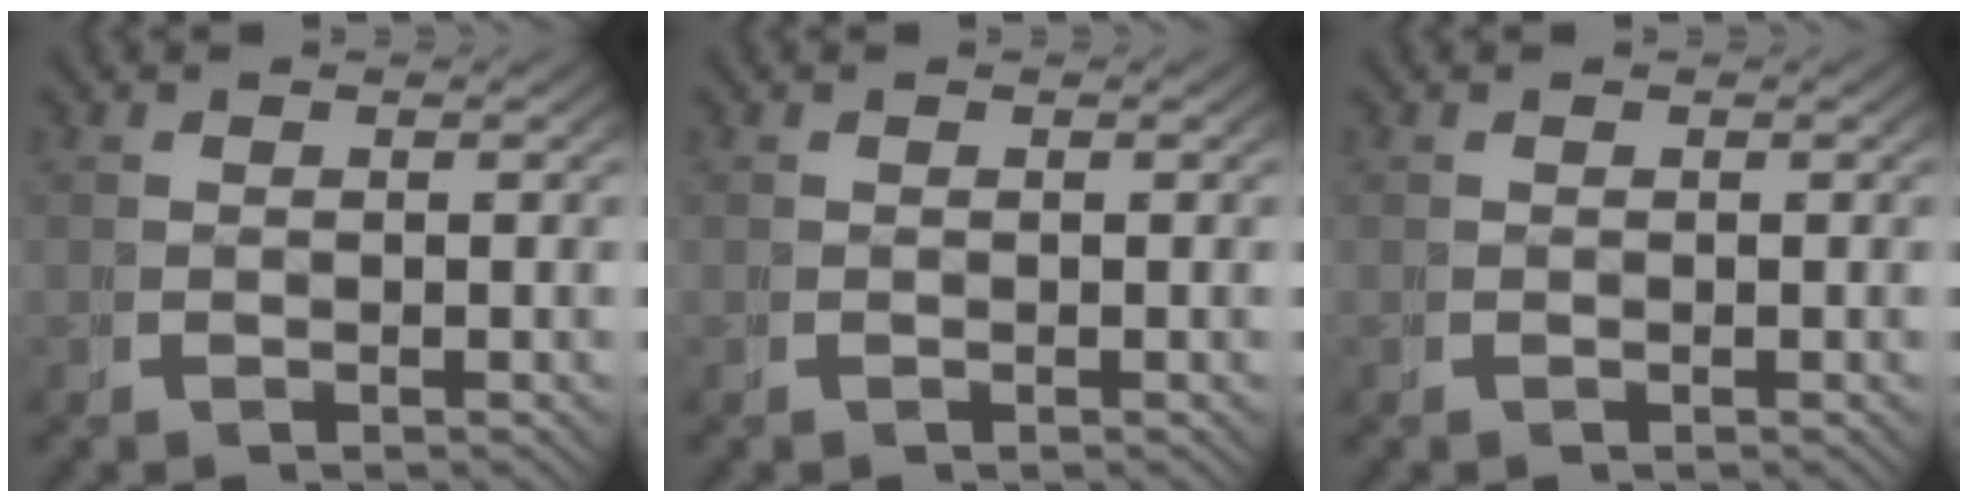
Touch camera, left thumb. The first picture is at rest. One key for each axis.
{"total": 0.0}
{"total": 0.0}